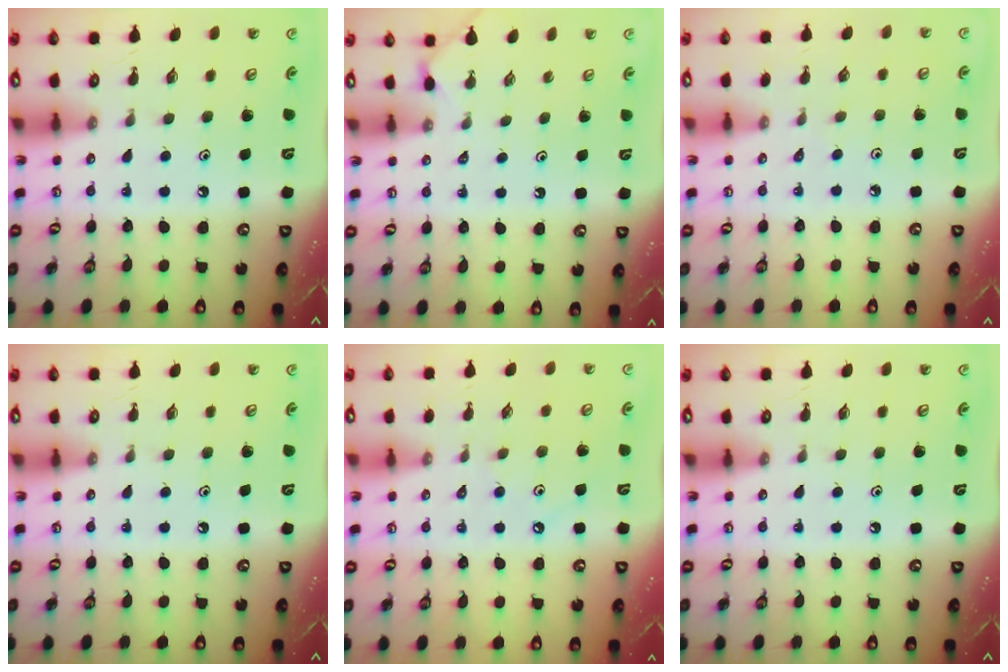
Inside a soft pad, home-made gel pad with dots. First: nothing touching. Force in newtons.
{"total": 2.1, "press": 2.1, "slide": 0.4}
{"total": 1.1, "press": 1.0, "slide": 0.4}
{"total": 0.0}
{"total": 2.1, "press": 2.1, "slide": 0.4}
{"total": 0.0}